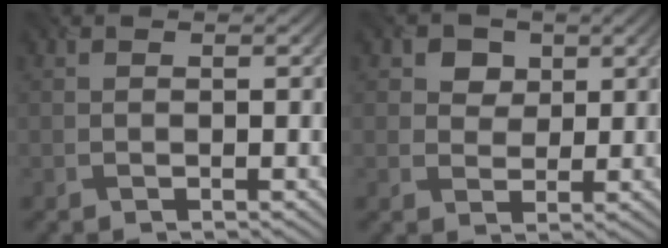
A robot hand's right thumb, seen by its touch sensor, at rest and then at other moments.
{"total": 3.8, "force": [1.7, 3.0, 1.7], "torque": [-0.035, -0.005, 0.024]}